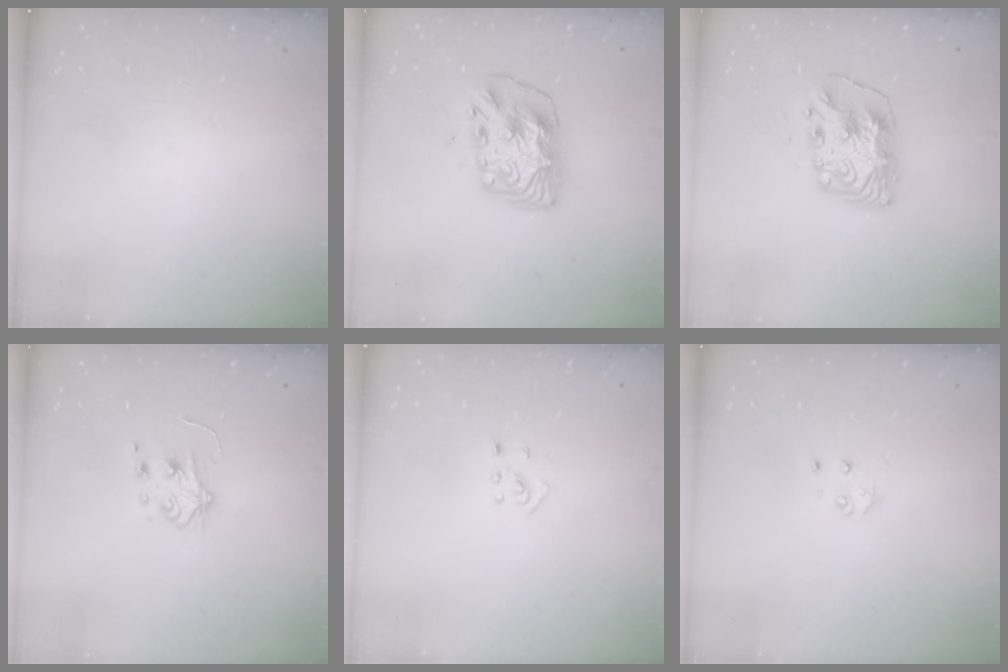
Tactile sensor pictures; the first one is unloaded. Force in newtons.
{"total": 10.1, "press": 10.0, "slide": 1.2}
{"total": 9.2, "press": 9.1, "slide": 1.1}
{"total": 4.9, "press": 4.8, "slide": 0.5}
{"total": 2.7, "press": 2.6, "slide": 0.6}
{"total": 3.7, "press": 3.7, "slide": 0.4}